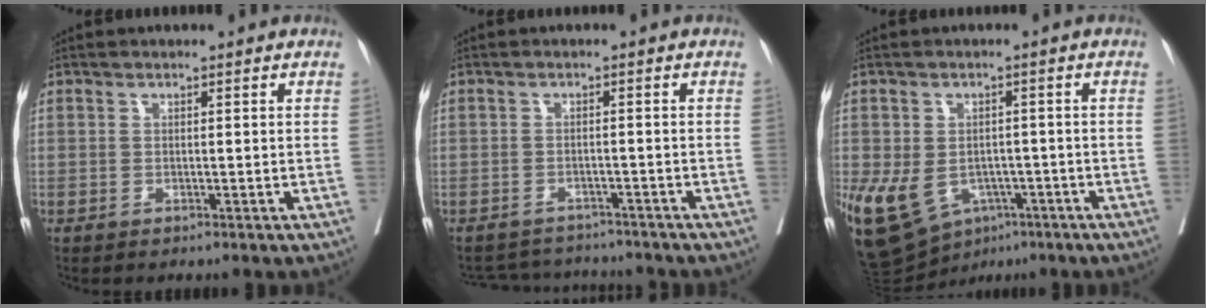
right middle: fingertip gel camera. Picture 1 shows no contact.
{"total": 6.1, "force": [-5.9, 0.6, -1.0], "torque": [0.013, 0.011, -0.092]}
{"total": 12.2, "force": [-5.2, 8.7, 6.8], "torque": [-0.146, 0.004, -0.071]}